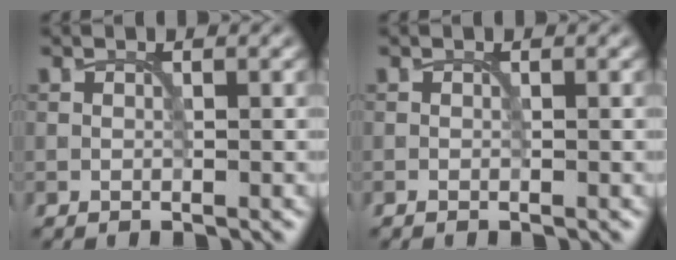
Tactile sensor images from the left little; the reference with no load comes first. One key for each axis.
{"total": 0.0}